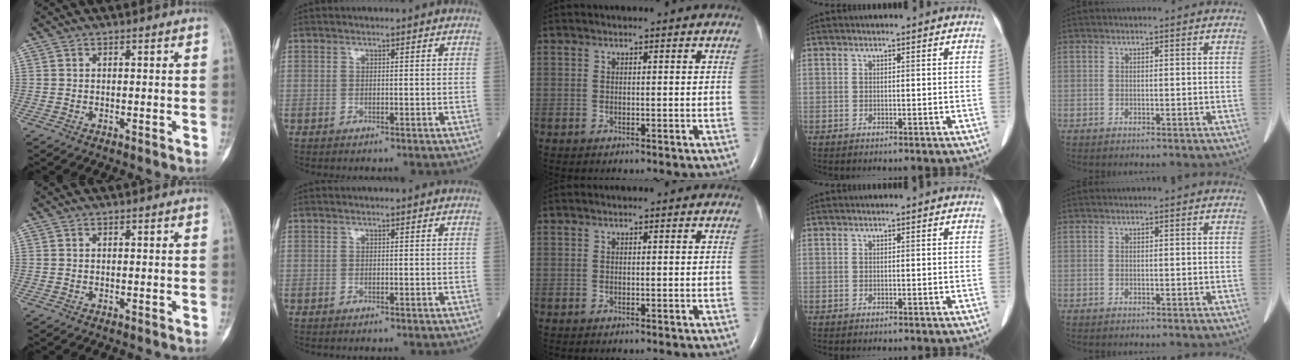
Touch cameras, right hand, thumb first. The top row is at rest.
{}